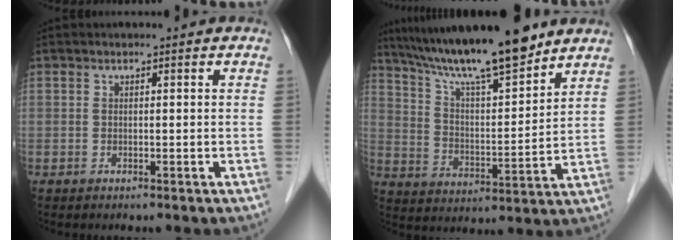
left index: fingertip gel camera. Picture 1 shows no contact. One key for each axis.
{"total": 16.5, "fx": 13.6, "fy": 1.1, "fz": 9.3, "tx": -0.156, "ty": 0.008, "tz": 0.235}